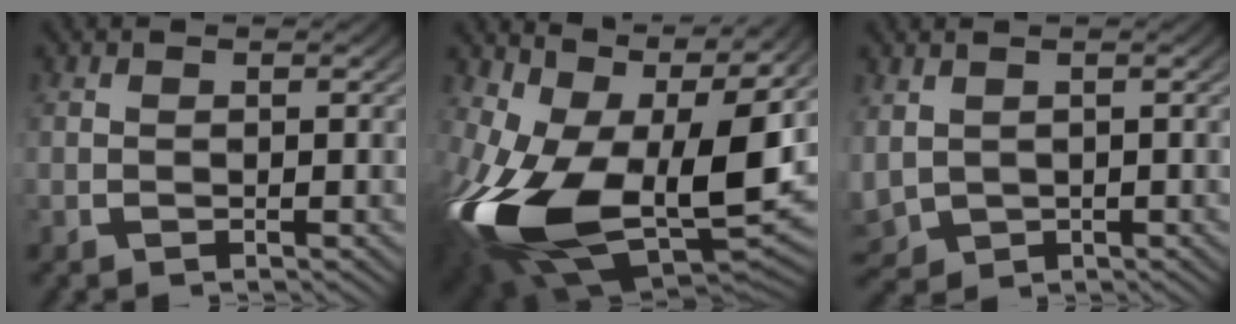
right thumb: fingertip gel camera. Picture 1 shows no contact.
{"total": 18.3, "force": [-1.3, 11.1, 14.5], "torque": [-0.325, -0.074, 0.012]}
{"total": 4.7, "force": [-0.5, 4.0, 2.4], "torque": [-0.074, -0.028, 0.011]}